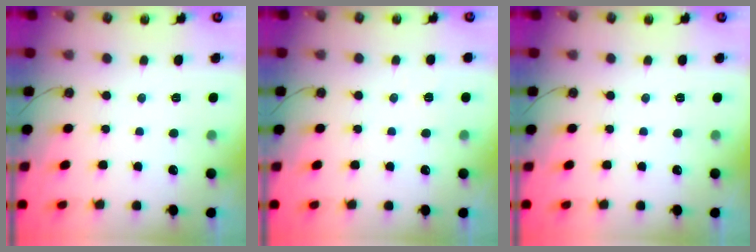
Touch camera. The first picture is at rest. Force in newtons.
{"total": 2.4, "press": 2.3, "slide": 0.6}
{"total": 0.0}